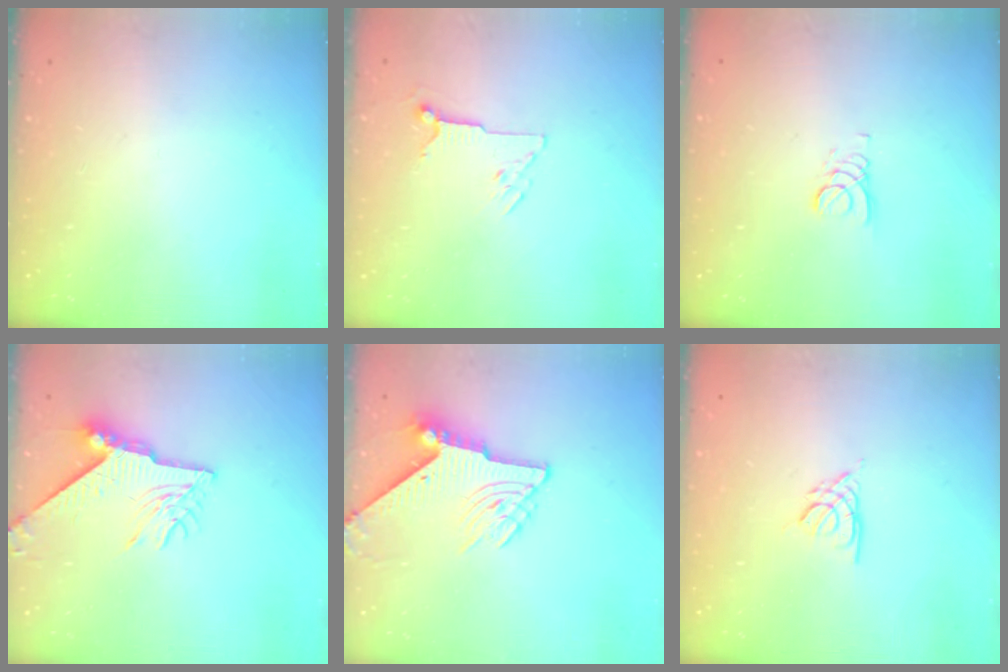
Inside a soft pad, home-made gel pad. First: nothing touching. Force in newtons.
{"total": 6.3, "press": 6.3, "slide": 0.5}
{"total": 2.2, "press": 2.2, "slide": 0.3}
{"total": 9.2, "press": 9.1, "slide": 0.9}
{"total": 7.4, "press": 7.3, "slide": 0.9}
{"total": 2.6, "press": 2.6, "slide": 0.6}